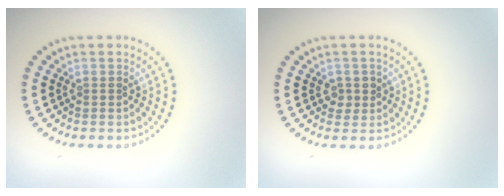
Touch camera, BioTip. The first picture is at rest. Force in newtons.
{"total": 1.4, "press": 1.3, "slide": 0.7}